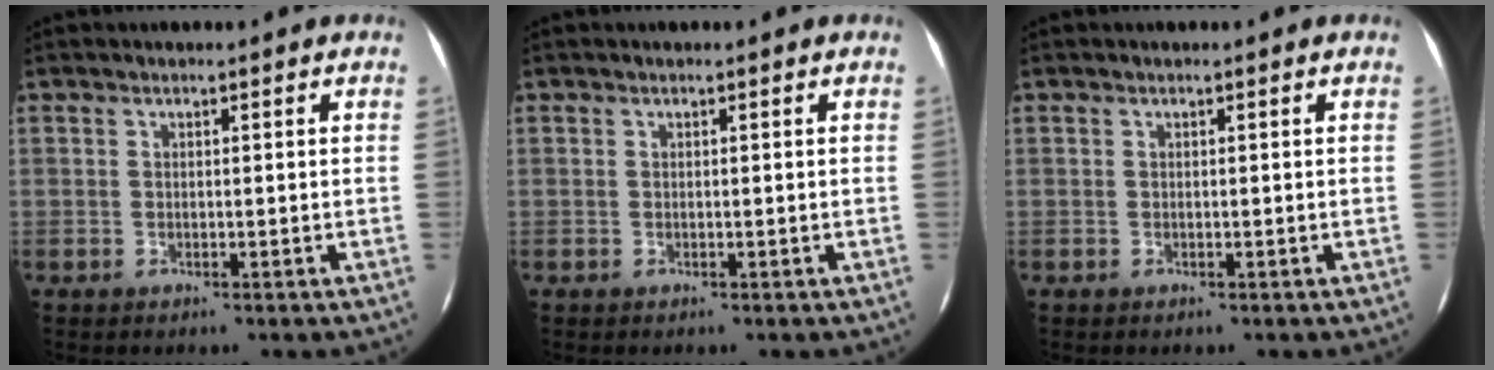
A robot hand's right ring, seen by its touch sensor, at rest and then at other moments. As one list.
[{"total": 0.0}, {"total": 0.0}]